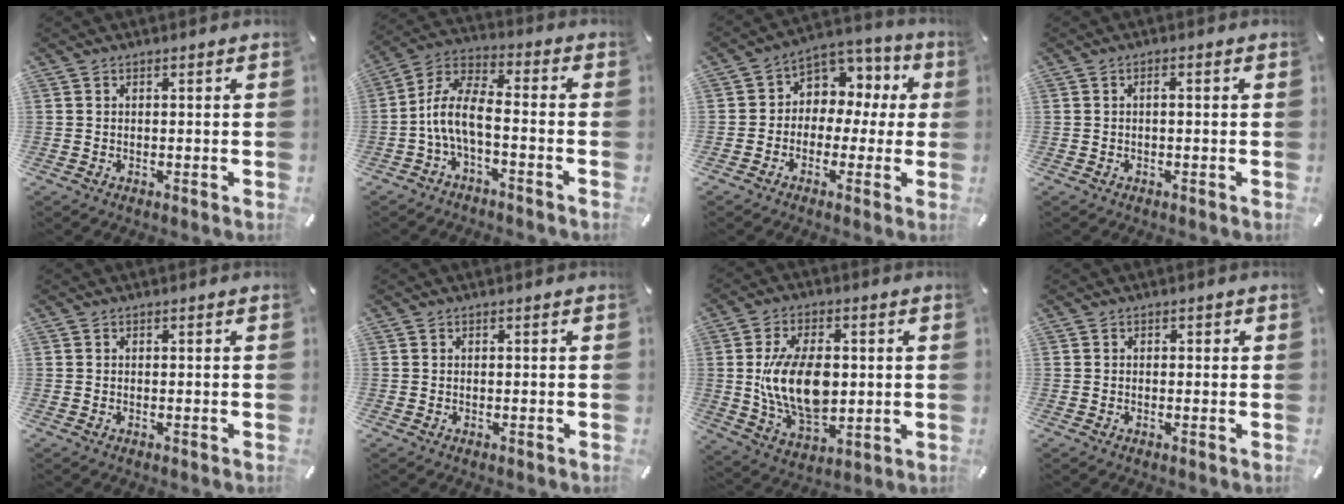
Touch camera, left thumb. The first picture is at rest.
{"total": 8.8, "force": [-3.4, 3.3, 7.4], "torque": [-0.164, -0.008, -0.068]}
{"total": 8.0, "force": [0.8, 7.4, 3.1], "torque": [-0.048, -0.008, 0.017]}
{"total": 1.4, "force": [-0.1, 0.3, 1.4], "torque": [-0.024, 0.002, -0.003]}
{"total": 0.0}
{"total": 0.0}
{"total": 16.0, "force": [0.5, 10.1, 12.5], "torque": [-0.245, -0.006, 0.009]}
{"total": 0.5, "force": [-0.1, 0.5, 0.3], "torque": [-0.005, 0.003, -0.003]}